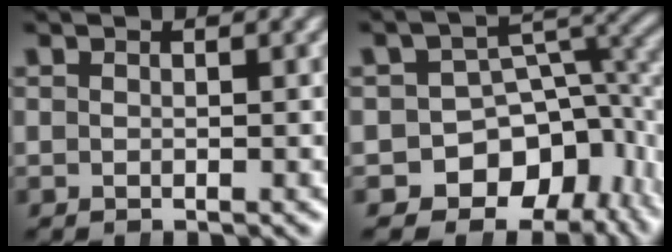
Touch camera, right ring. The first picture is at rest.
{"total": 14.3, "force": [-5.1, 11.3, 7.0], "torque": [-0.117, -0.055, -0.071]}